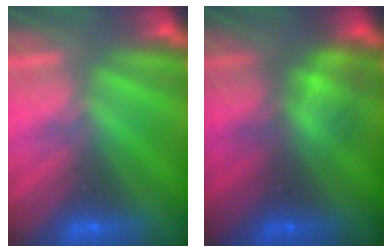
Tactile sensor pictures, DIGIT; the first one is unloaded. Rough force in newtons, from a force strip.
{"total": 2.3}